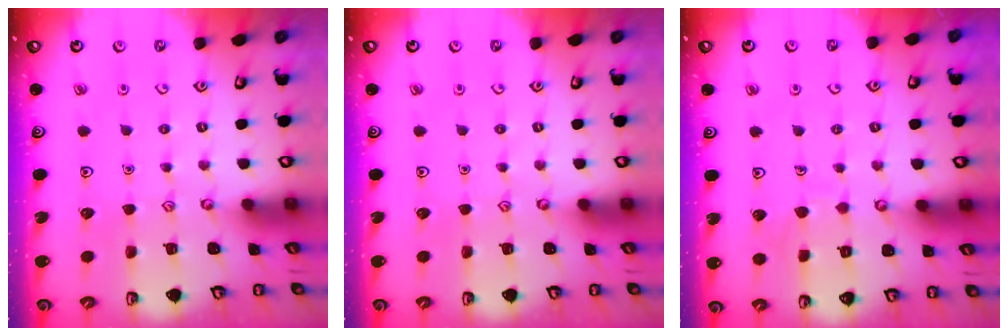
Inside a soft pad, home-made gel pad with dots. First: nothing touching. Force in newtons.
{"total": 0.0}
{"total": 3.9, "press": 3.9, "slide": 0.3}